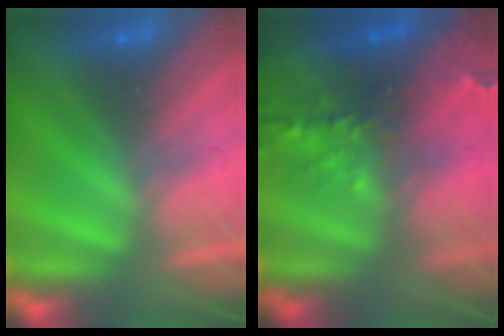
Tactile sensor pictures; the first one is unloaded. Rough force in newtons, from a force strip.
{"total": 7.4}